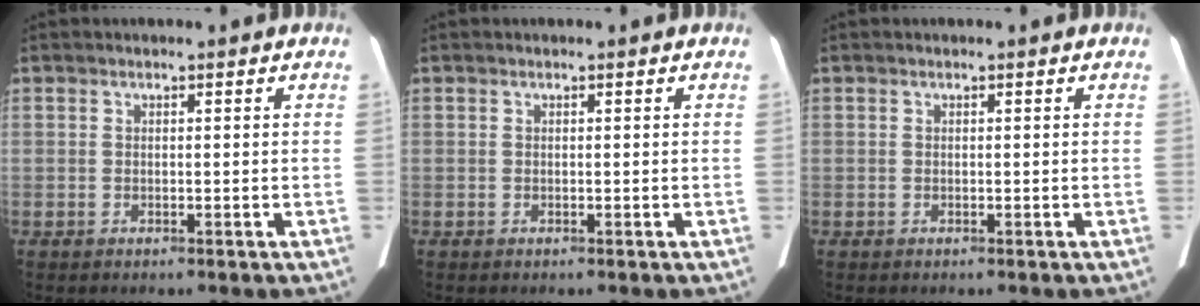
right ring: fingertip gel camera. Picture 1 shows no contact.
{"total": 0.0}
{"total": 0.0}